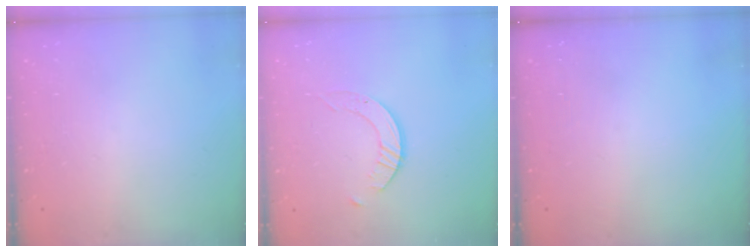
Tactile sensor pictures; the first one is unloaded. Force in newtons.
{"total": 2.9, "press": 2.9, "slide": 0.3}
{"total": 0.0}